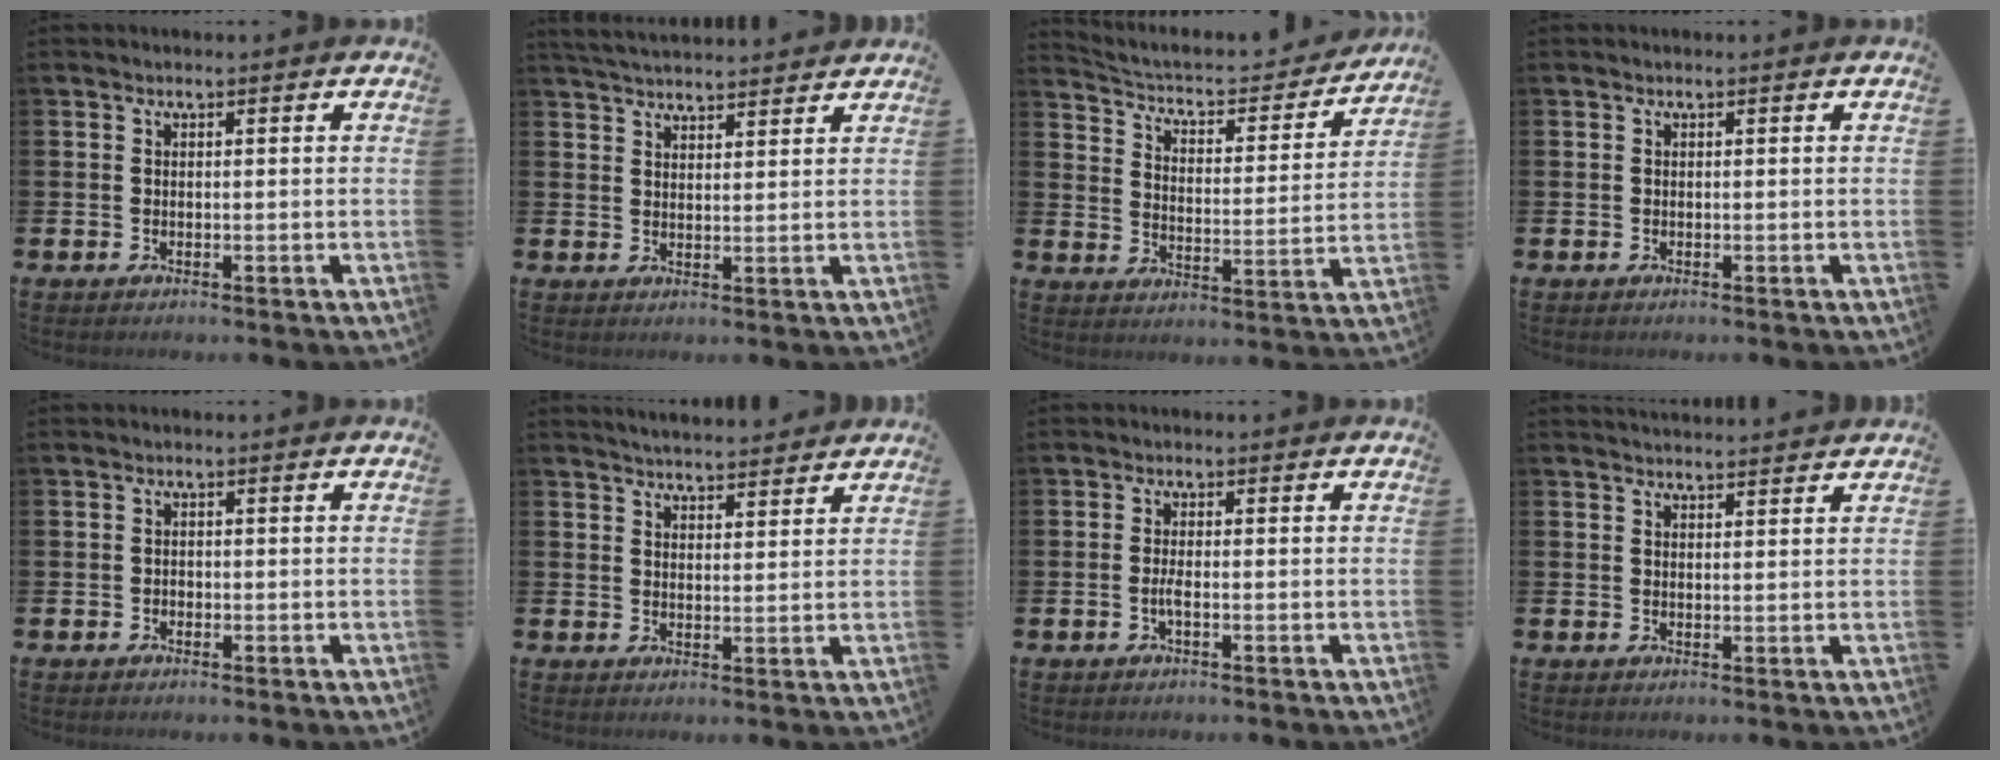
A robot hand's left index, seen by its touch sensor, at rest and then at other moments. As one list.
[{"total": 4.1, "force": [4.0, 0.3, 0.4], "torque": [-0.025, -0.014, 0.077]}, {"total": 4.9, "force": [4.4, 1.7, 1.4], "torque": [-0.057, -0.035, 0.065]}, {"total": 0.0}, {"total": 0.6, "force": [-0.4, 0.5, 0.1], "torque": [-0.006, 0.005, -0.008]}, {"total": 4.1, "force": [4.1, 0.2, 0.0], "torque": [-0.005, -0.024, 0.074]}, {"total": 1.3, "force": [-0.5, 0.2, 1.2], "torque": [-0.029, 0.002, -0.008]}, {"total": 2.5, "force": [2.5, 0.1, 0.0], "torque": [0.007, -0.016, 0.042]}]